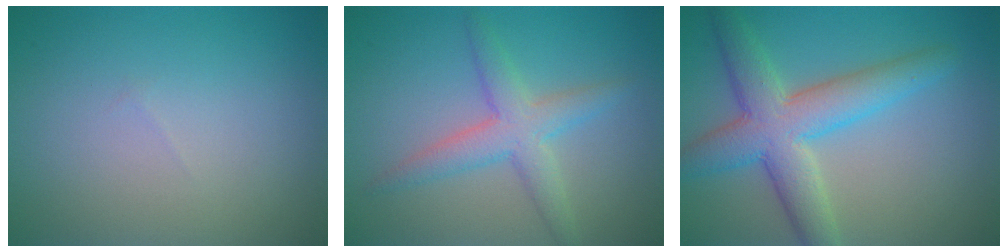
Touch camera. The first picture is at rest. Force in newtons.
{"total": 3.7, "press": 3.7, "slide": 0.1}
{"total": 6.5, "press": 6.5, "slide": 0.1}